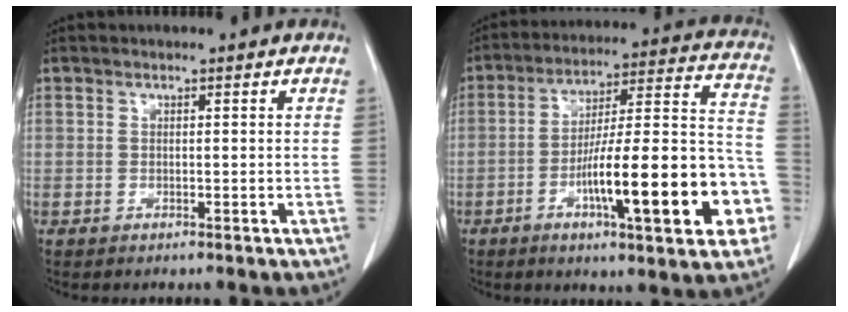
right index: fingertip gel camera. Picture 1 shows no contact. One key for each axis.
{"total": 21.6, "fx": -7.4, "fy": 3.4, "fz": 20.0, "tx": -0.258, "ty": 0.020, "tz": -0.105}